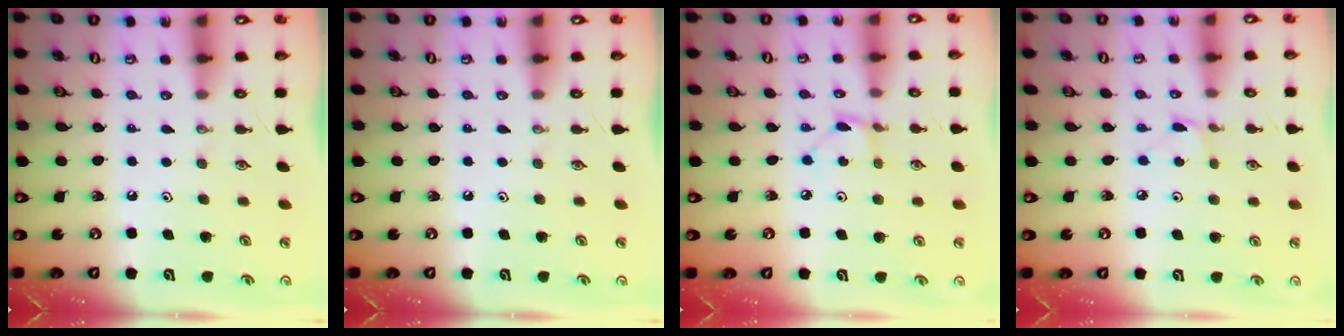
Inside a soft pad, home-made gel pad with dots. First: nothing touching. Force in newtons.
{"total": 0.0}
{"total": 2.7, "press": 2.7, "slide": 0.2}
{"total": 2.8, "press": 2.8, "slide": 0.4}